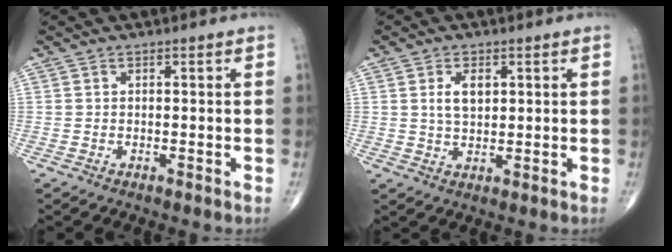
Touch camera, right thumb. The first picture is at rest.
{"total": 4.5, "force": [1.3, 2.5, 3.5], "torque": [-0.055, -0.007, 0.026]}